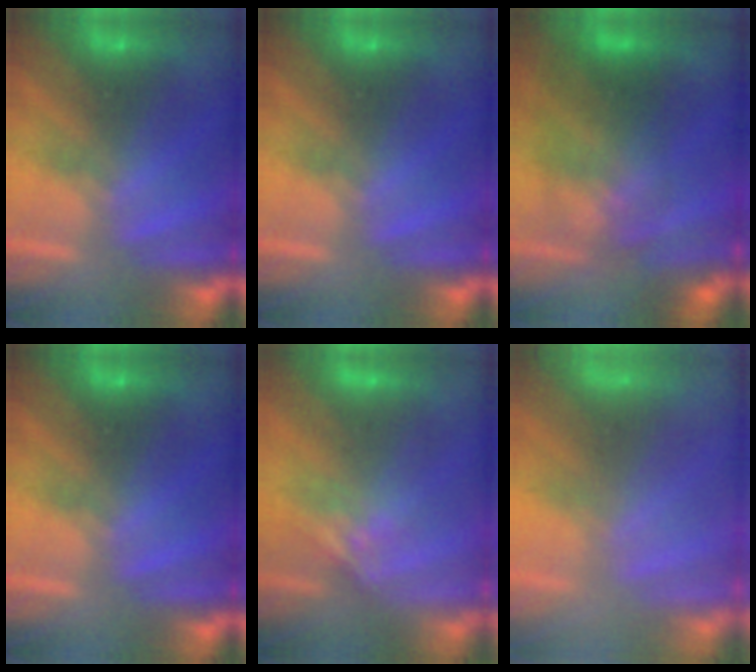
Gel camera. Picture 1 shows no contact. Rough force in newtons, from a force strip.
{"total": 0.0}
{"total": 2.8}
{"total": 0.0}
{"total": 1.8}
{"total": 6.5}